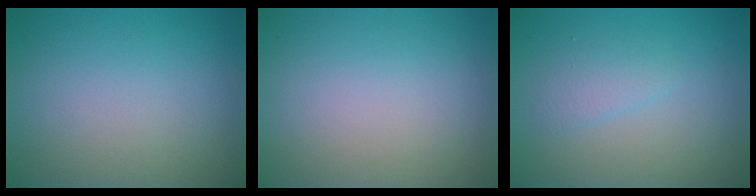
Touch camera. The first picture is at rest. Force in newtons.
{"total": 0.0}
{"total": 1.6, "press": 1.6, "slide": 0.0}